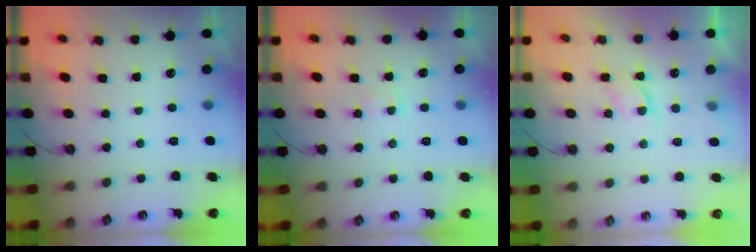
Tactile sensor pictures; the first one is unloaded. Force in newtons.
{"total": 1.7, "press": 1.6, "slide": 0.3}
{"total": 4.5, "press": 4.4, "slide": 0.8}